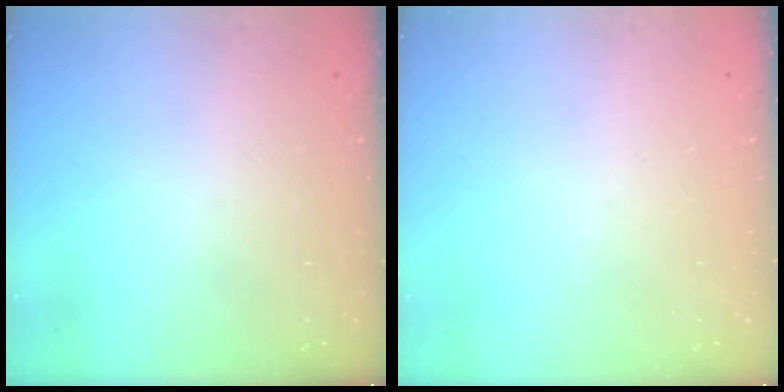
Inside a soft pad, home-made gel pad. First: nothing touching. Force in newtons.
{"total": 0.0}